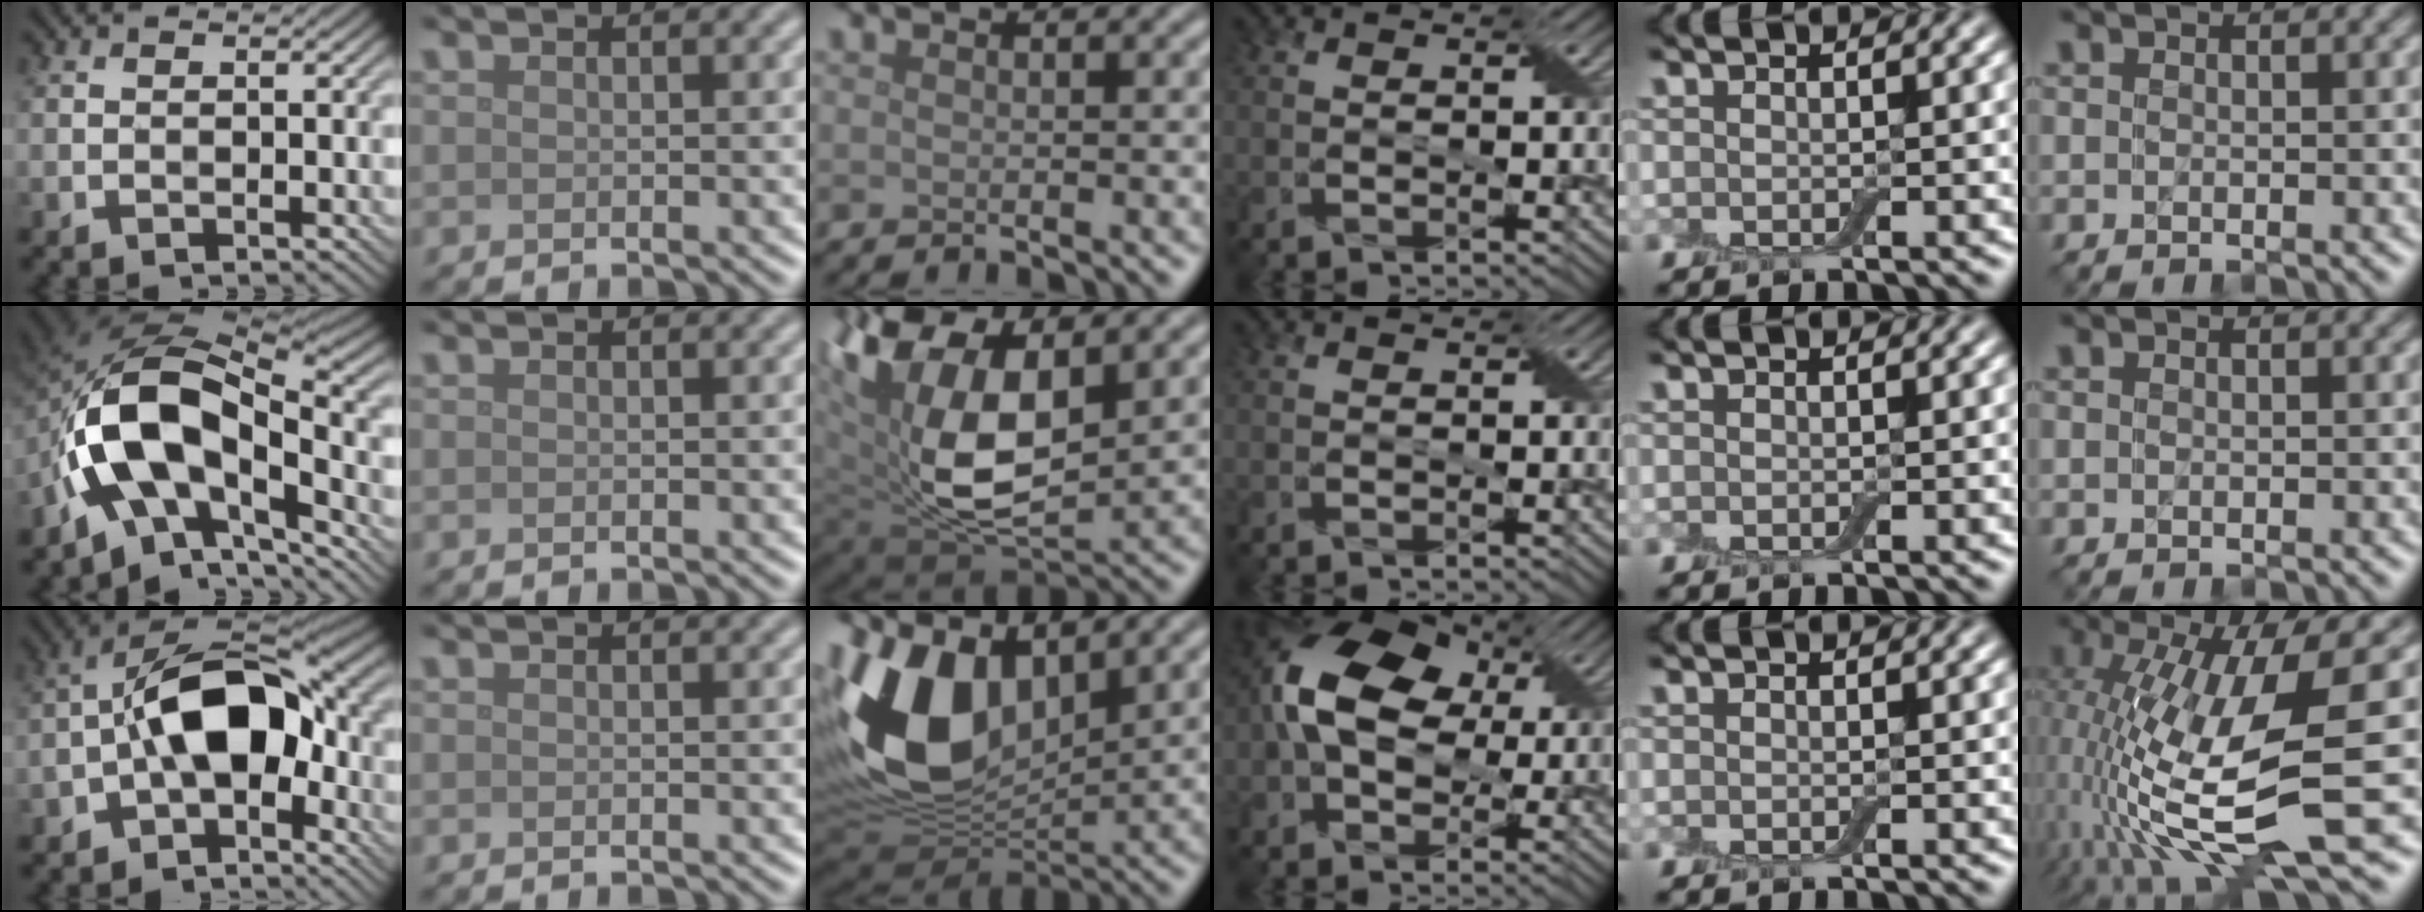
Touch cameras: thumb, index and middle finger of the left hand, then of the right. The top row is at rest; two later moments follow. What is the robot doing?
{"motion": "extract", "object": "airpods case & airpods"}